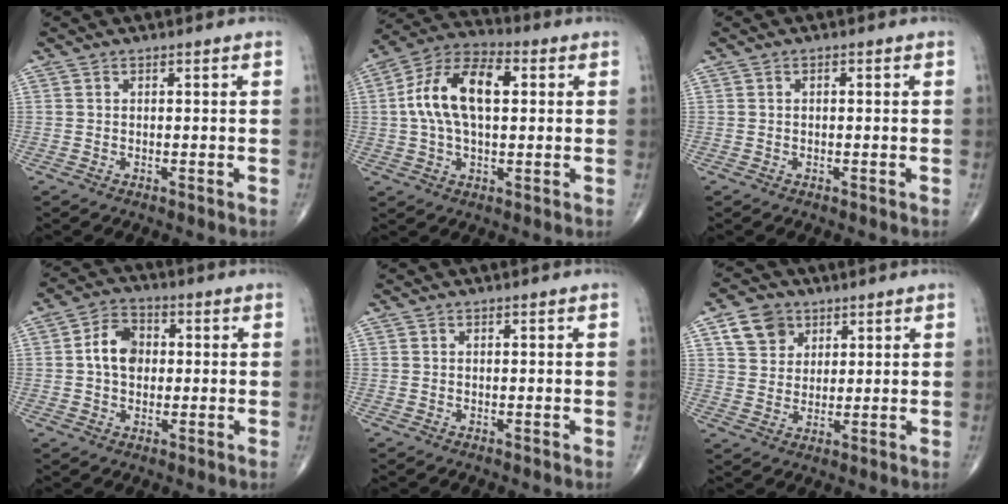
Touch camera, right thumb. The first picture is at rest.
{"total": 14.8, "force": [2.2, 7.9, 12.3], "torque": [-0.233, 0.029, 0.035]}
{"total": 0.5, "force": [0.1, 0.2, 0.5], "torque": [-0.008, 0.003, 0.001]}
{"total": 7.5, "force": [0.5, 5.5, 5.1], "torque": [-0.072, 0.014, 0.002]}
{"total": 0.0}
{"total": 7.3, "force": [3.6, 5.8, 2.7], "torque": [-0.023, -0.012, 0.066]}